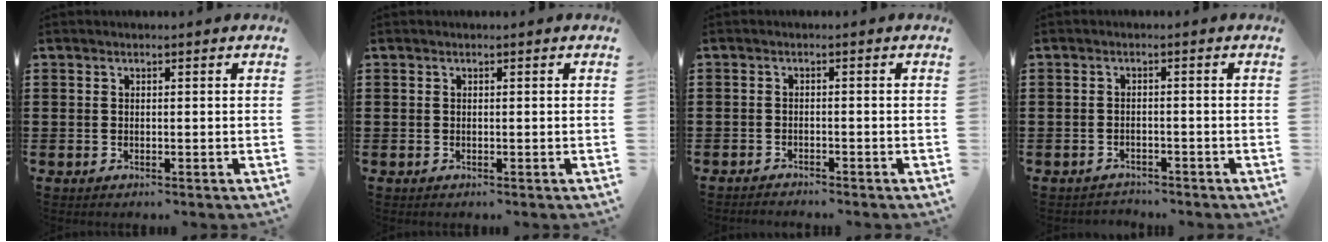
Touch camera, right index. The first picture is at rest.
{"total": 0.0}
{"total": 1.2, "force": [-1.2, 0.1, 0.0], "torque": [-0.004, 0.002, -0.025]}
{"total": 1.5, "force": [-1.5, 0.2, -0.1], "torque": [-0.006, -0.002, -0.032]}